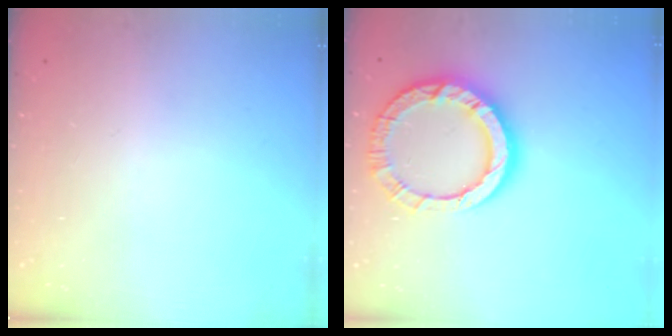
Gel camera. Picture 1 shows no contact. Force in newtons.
{"total": 14.0, "press": 13.9, "slide": 1.4}